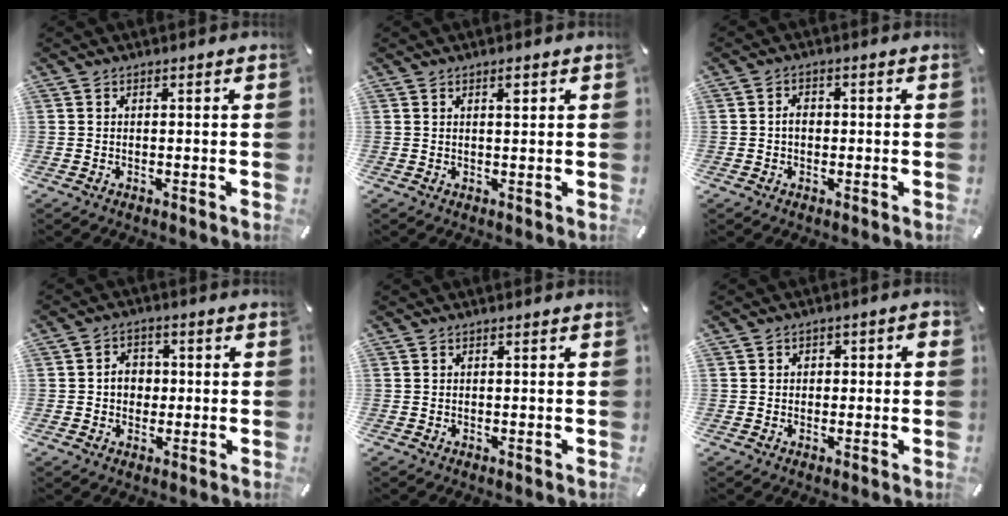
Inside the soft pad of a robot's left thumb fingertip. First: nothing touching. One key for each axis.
{"total": 1.7, "fx": 0.8, "fy": 0.6, "fz": 1.4, "tx": -0.021, "ty": -0.002, "tz": 0.012}
{"total": 2.7, "fx": -0.3, "fy": 2.1, "fz": 1.8, "tx": -0.026, "ty": 0.002, "tz": -0.009}
{"total": 5.0, "fx": -0.4, "fy": 4.3, "fz": 2.4, "tx": -0.035, "ty": 0.005, "tz": -0.010}
{"total": 0.0}
{"total": 2.6, "fx": -1.0, "fy": 2.1, "fz": 1.0, "tx": -0.010, "ty": 0.009, "tz": -0.024}